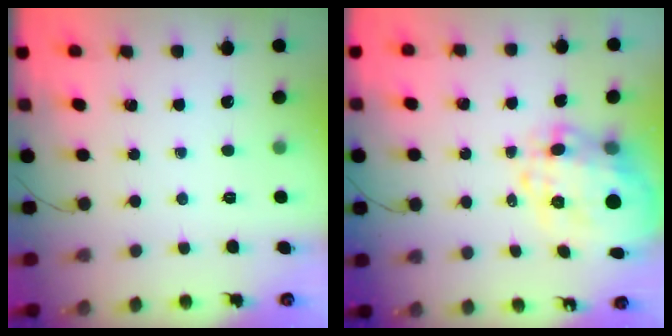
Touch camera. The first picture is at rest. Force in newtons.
{"total": 14.2, "press": 13.8, "slide": 3.4}